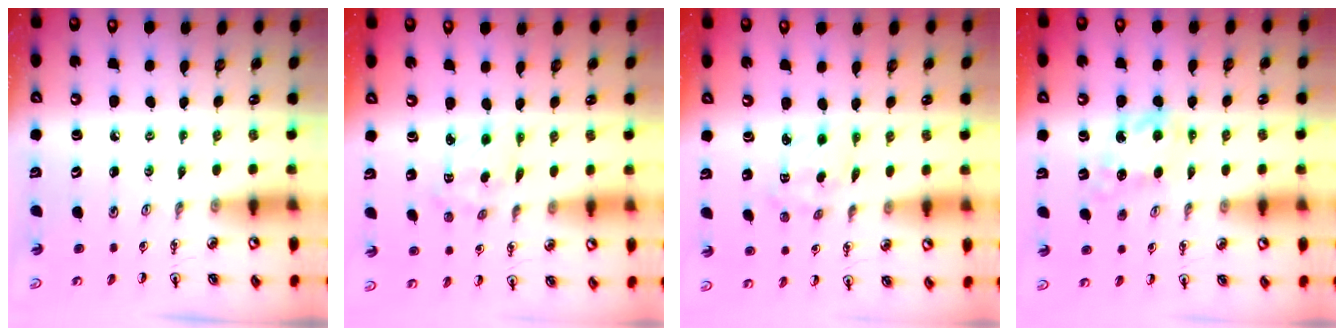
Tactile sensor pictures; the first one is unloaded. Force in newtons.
{"total": 2.2, "press": 2.1, "slide": 0.5}
{"total": 2.2, "press": 2.1, "slide": 0.5}
{"total": 7.4, "press": 7.4, "slide": 0.5}